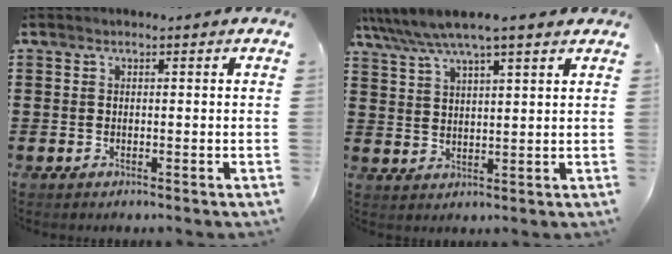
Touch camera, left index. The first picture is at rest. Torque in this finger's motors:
{"motor_torque": [2.14, 0.00, 0.18, 0.21]}